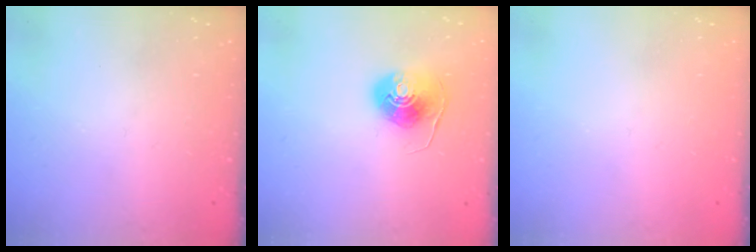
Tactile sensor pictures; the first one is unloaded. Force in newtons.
{"total": 8.5, "press": 8.4, "slide": 0.3}
{"total": 0.0}